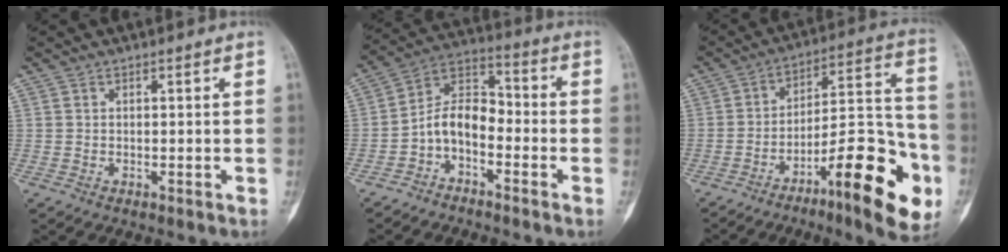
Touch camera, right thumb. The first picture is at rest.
{"total": 8.6, "force": [-3.4, 5.2, 6.0], "torque": [-0.096, 0.064, -0.077]}
{"total": 20.8, "force": [-9.3, 5.6, 17.8], "torque": [-0.244, 0.068, -0.136]}